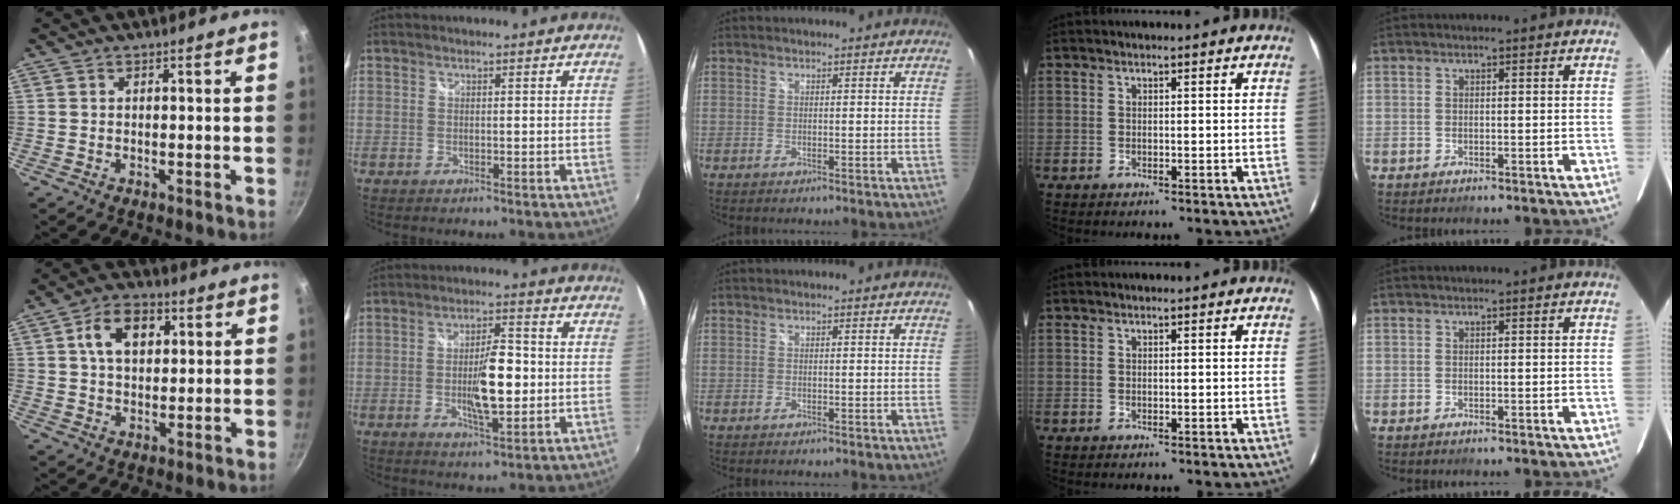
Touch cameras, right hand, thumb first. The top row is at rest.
{"thumb": {"total": 9.2, "force": [2.8, 6.1, 6.3], "torque": [-0.085, 0.004, 0.040]}, "index": {"total": 9.9, "force": [-1.2, 3.2, 9.3], "torque": [-0.160, -0.002, -0.017]}}